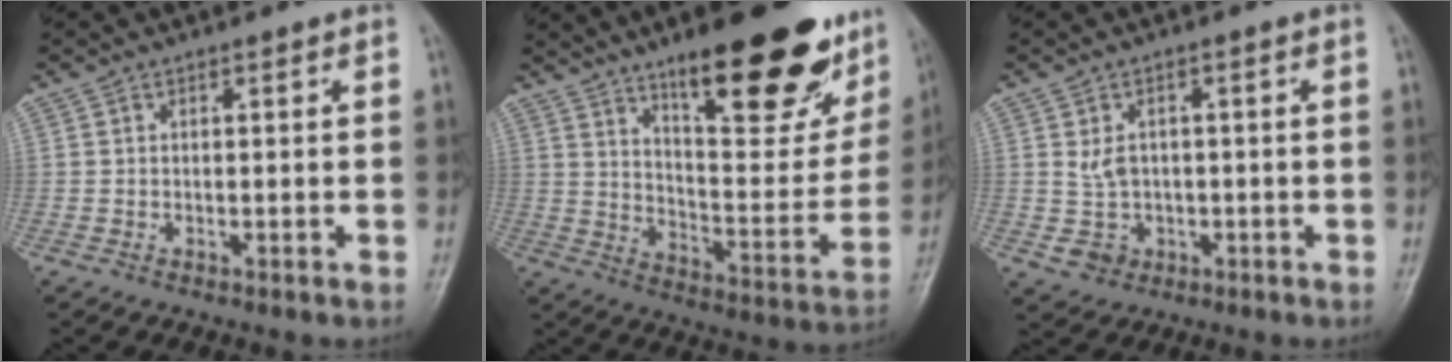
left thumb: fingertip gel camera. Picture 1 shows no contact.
{"total": 25.8, "force": [16.0, 8.5, 18.3], "torque": [-0.207, -0.076, 0.240]}
{"total": 4.3, "force": [0.0, 3.6, 2.2], "torque": [-0.022, 0.002, 0.009]}